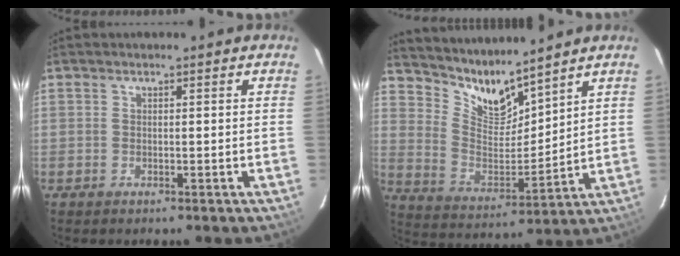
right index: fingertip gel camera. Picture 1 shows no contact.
{"total": 10.3, "force": [9.5, 1.9, 3.5], "torque": [-0.076, -0.022, 0.188]}